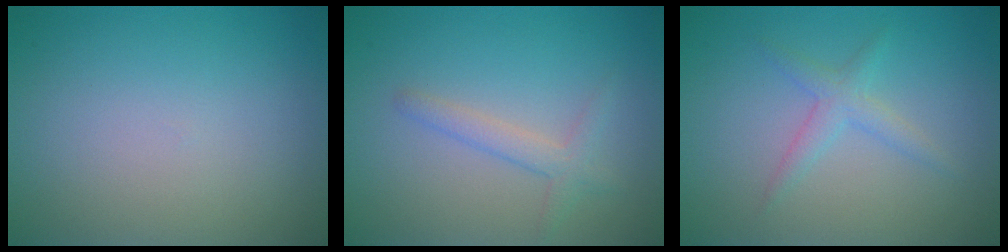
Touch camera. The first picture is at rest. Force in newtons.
{"total": 1.9, "press": 1.9, "slide": 0.1}
{"total": 1.8, "press": 1.8, "slide": 0.1}